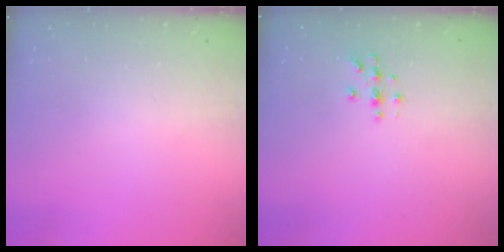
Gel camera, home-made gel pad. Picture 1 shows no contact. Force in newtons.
{"total": 3.0, "press": 3.0, "slide": 0.3}